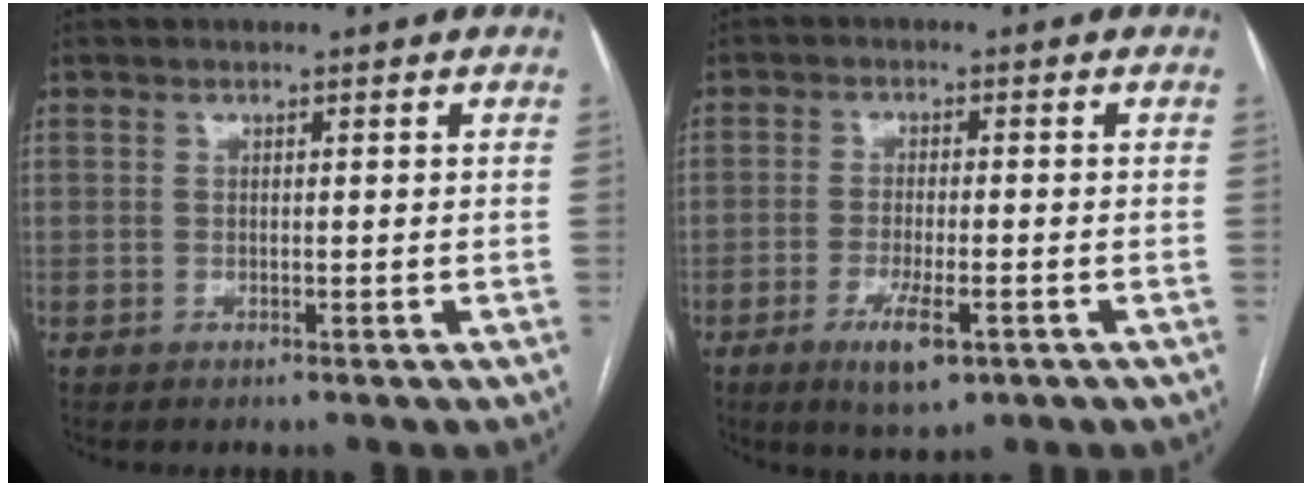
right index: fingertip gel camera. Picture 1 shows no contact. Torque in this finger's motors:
{"motor_torque": [0.51, -0.20, 0.33, 0.07]}